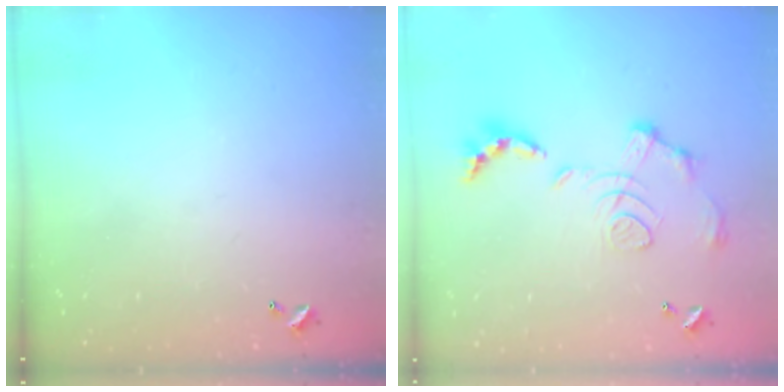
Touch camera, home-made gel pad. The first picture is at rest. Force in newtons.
{"total": 1.5, "press": 0.8, "slide": 1.3}